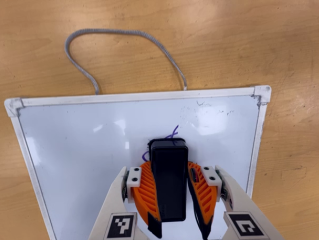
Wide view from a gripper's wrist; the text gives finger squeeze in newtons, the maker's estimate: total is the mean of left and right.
{"total": 12.8, "left": 12.6, "right": 13.0}